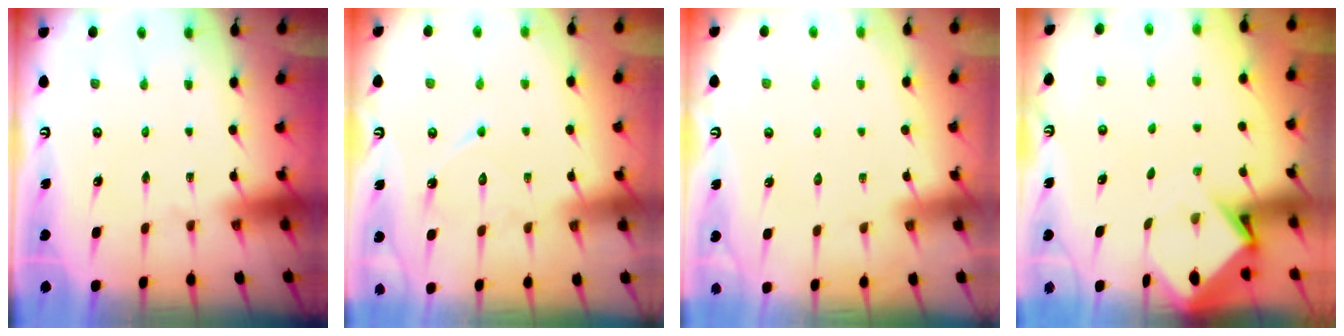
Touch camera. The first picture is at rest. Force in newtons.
{"total": 7.8, "press": 7.8, "slide": 0.7}
{"total": 3.0, "press": 3.0, "slide": 0.3}
{"total": 4.0, "press": 4.0, "slide": 0.3}